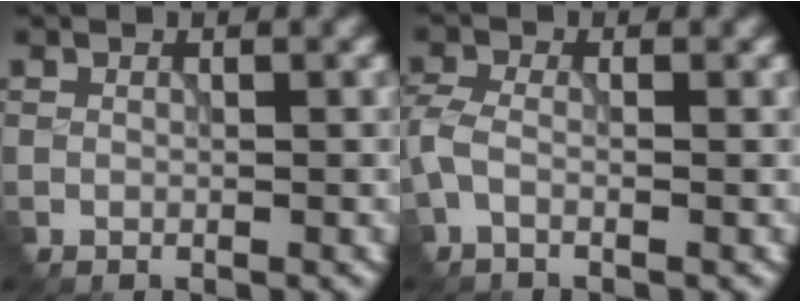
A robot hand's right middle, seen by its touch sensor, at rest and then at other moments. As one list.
[{"total": 2.5, "force": [-0.9, 1.1, 2.1], "torque": [-0.059, -0.001, -0.029]}]